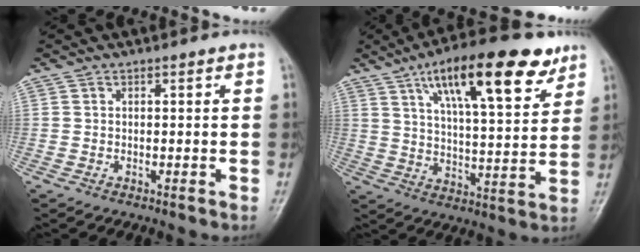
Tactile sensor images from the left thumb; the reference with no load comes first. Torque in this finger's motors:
{"motor_torque": [1.36, 1.37, 1.52, -1.25, 0.25]}